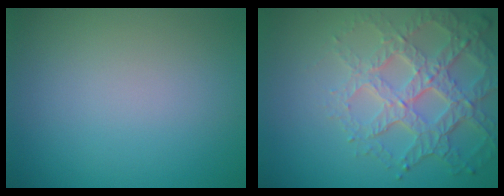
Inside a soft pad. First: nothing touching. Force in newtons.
{"total": 6.5, "press": 4.9, "slide": 4.3}